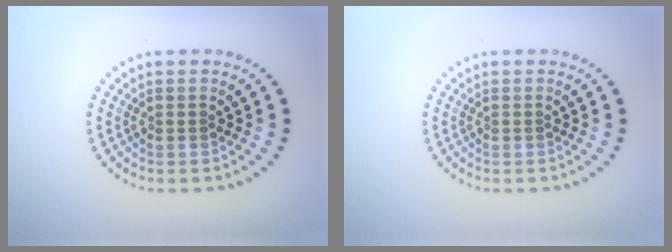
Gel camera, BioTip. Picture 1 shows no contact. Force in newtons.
{"total": 0.0}